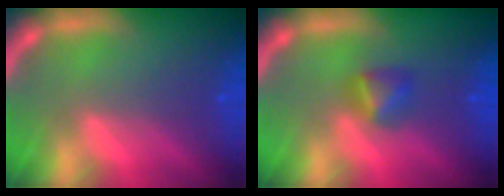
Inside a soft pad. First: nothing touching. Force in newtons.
{"total": 1.9}